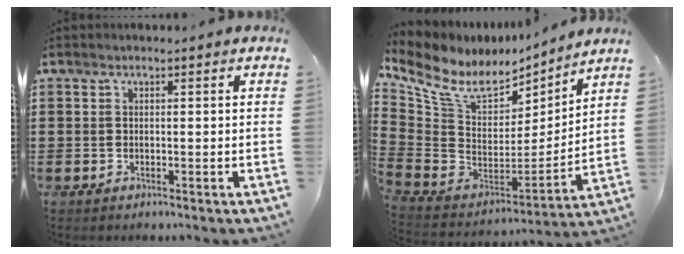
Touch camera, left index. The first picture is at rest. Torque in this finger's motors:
{"motor_torque": [2.14, 0.00, 0.18, 0.02]}